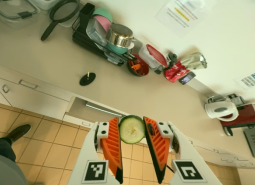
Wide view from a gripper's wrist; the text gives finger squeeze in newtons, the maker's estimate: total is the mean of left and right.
{"total": 7.8, "left": 7.7, "right": 8.0}